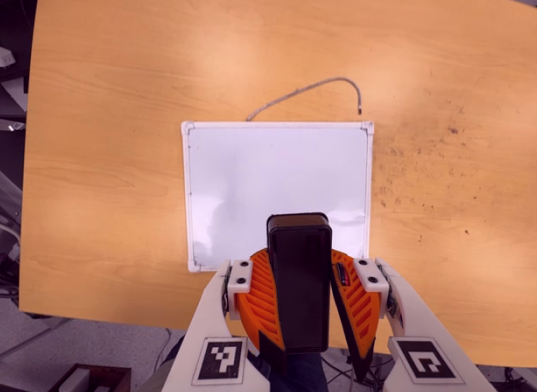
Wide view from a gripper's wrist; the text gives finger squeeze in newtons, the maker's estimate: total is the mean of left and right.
{"total": 11.0, "left": 10.8, "right": 11.2}